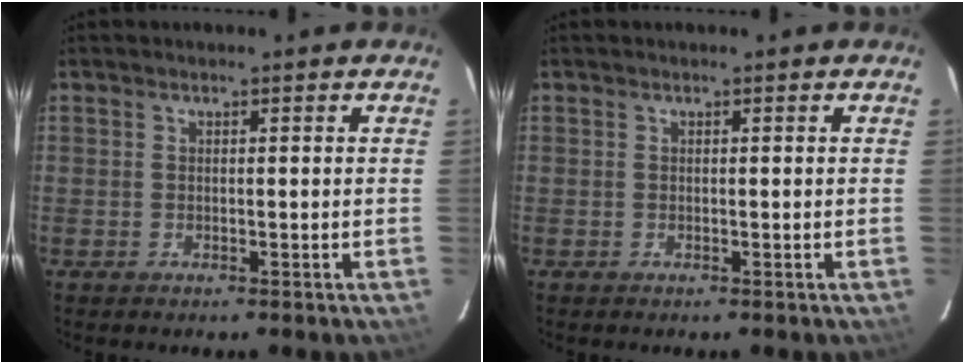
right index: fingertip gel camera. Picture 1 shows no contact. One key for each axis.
{"total": 0.0}